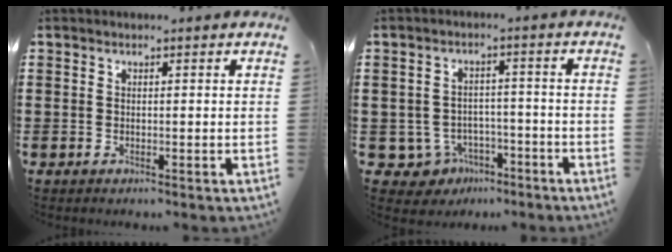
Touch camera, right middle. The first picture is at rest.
{"total": 4.3, "force": [-3.2, 2.7, 0.9], "torque": [-0.033, 0.008, -0.065]}